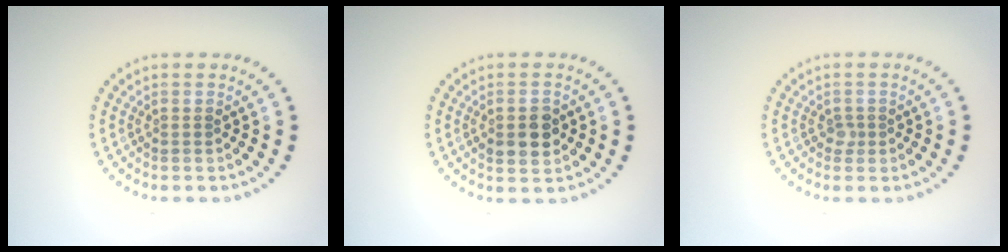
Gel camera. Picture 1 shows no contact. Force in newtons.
{"total": 3.0, "press": 3.0, "slide": 0.2}
{"total": 0.8, "press": 0.6, "slide": 0.6}